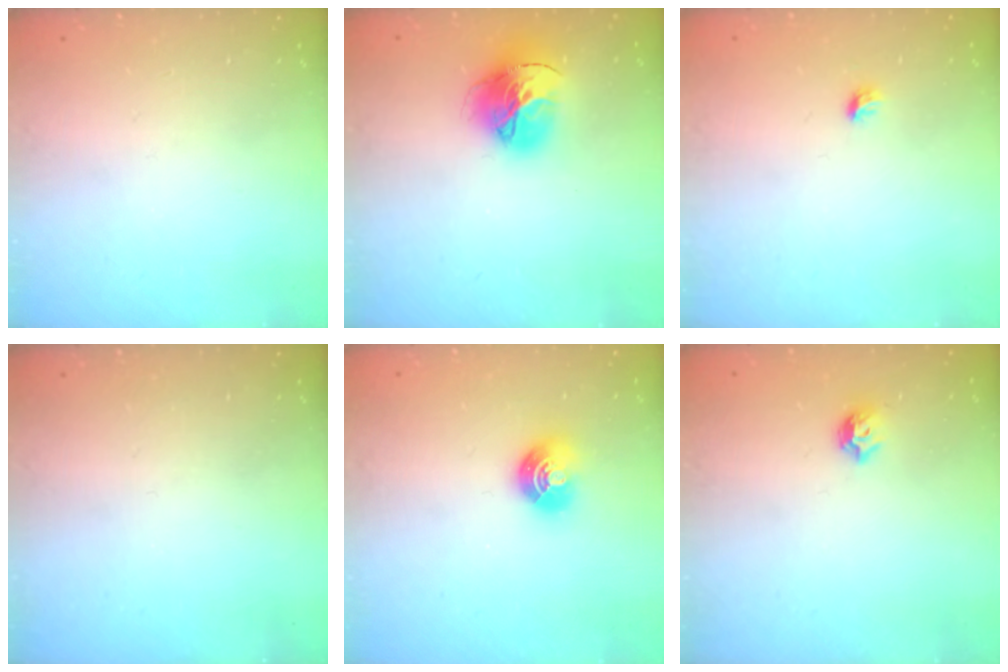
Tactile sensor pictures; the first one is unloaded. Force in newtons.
{"total": 16.7, "press": 16.6, "slide": 1.8}
{"total": 3.7, "press": 3.6, "slide": 0.8}
{"total": 0.0}
{"total": 8.1, "press": 8.0, "slide": 1.1}
{"total": 5.3, "press": 5.2, "slide": 1.2}